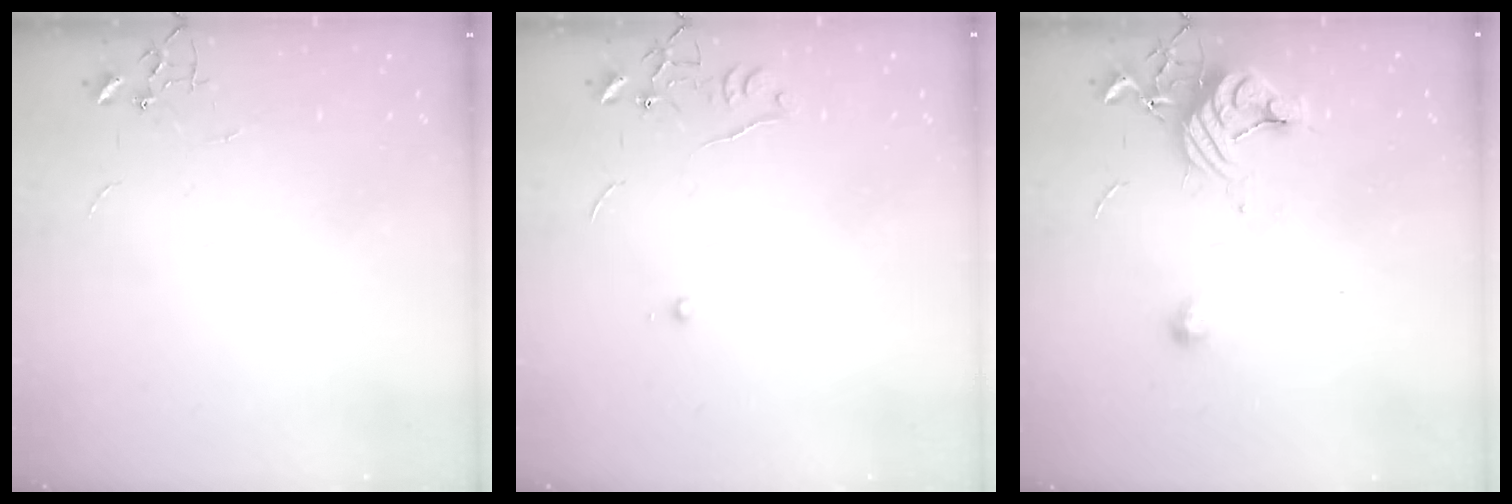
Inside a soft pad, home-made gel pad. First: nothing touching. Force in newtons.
{"total": 5.9, "press": 5.9, "slide": 0.6}
{"total": 11.6, "press": 11.6, "slide": 0.7}